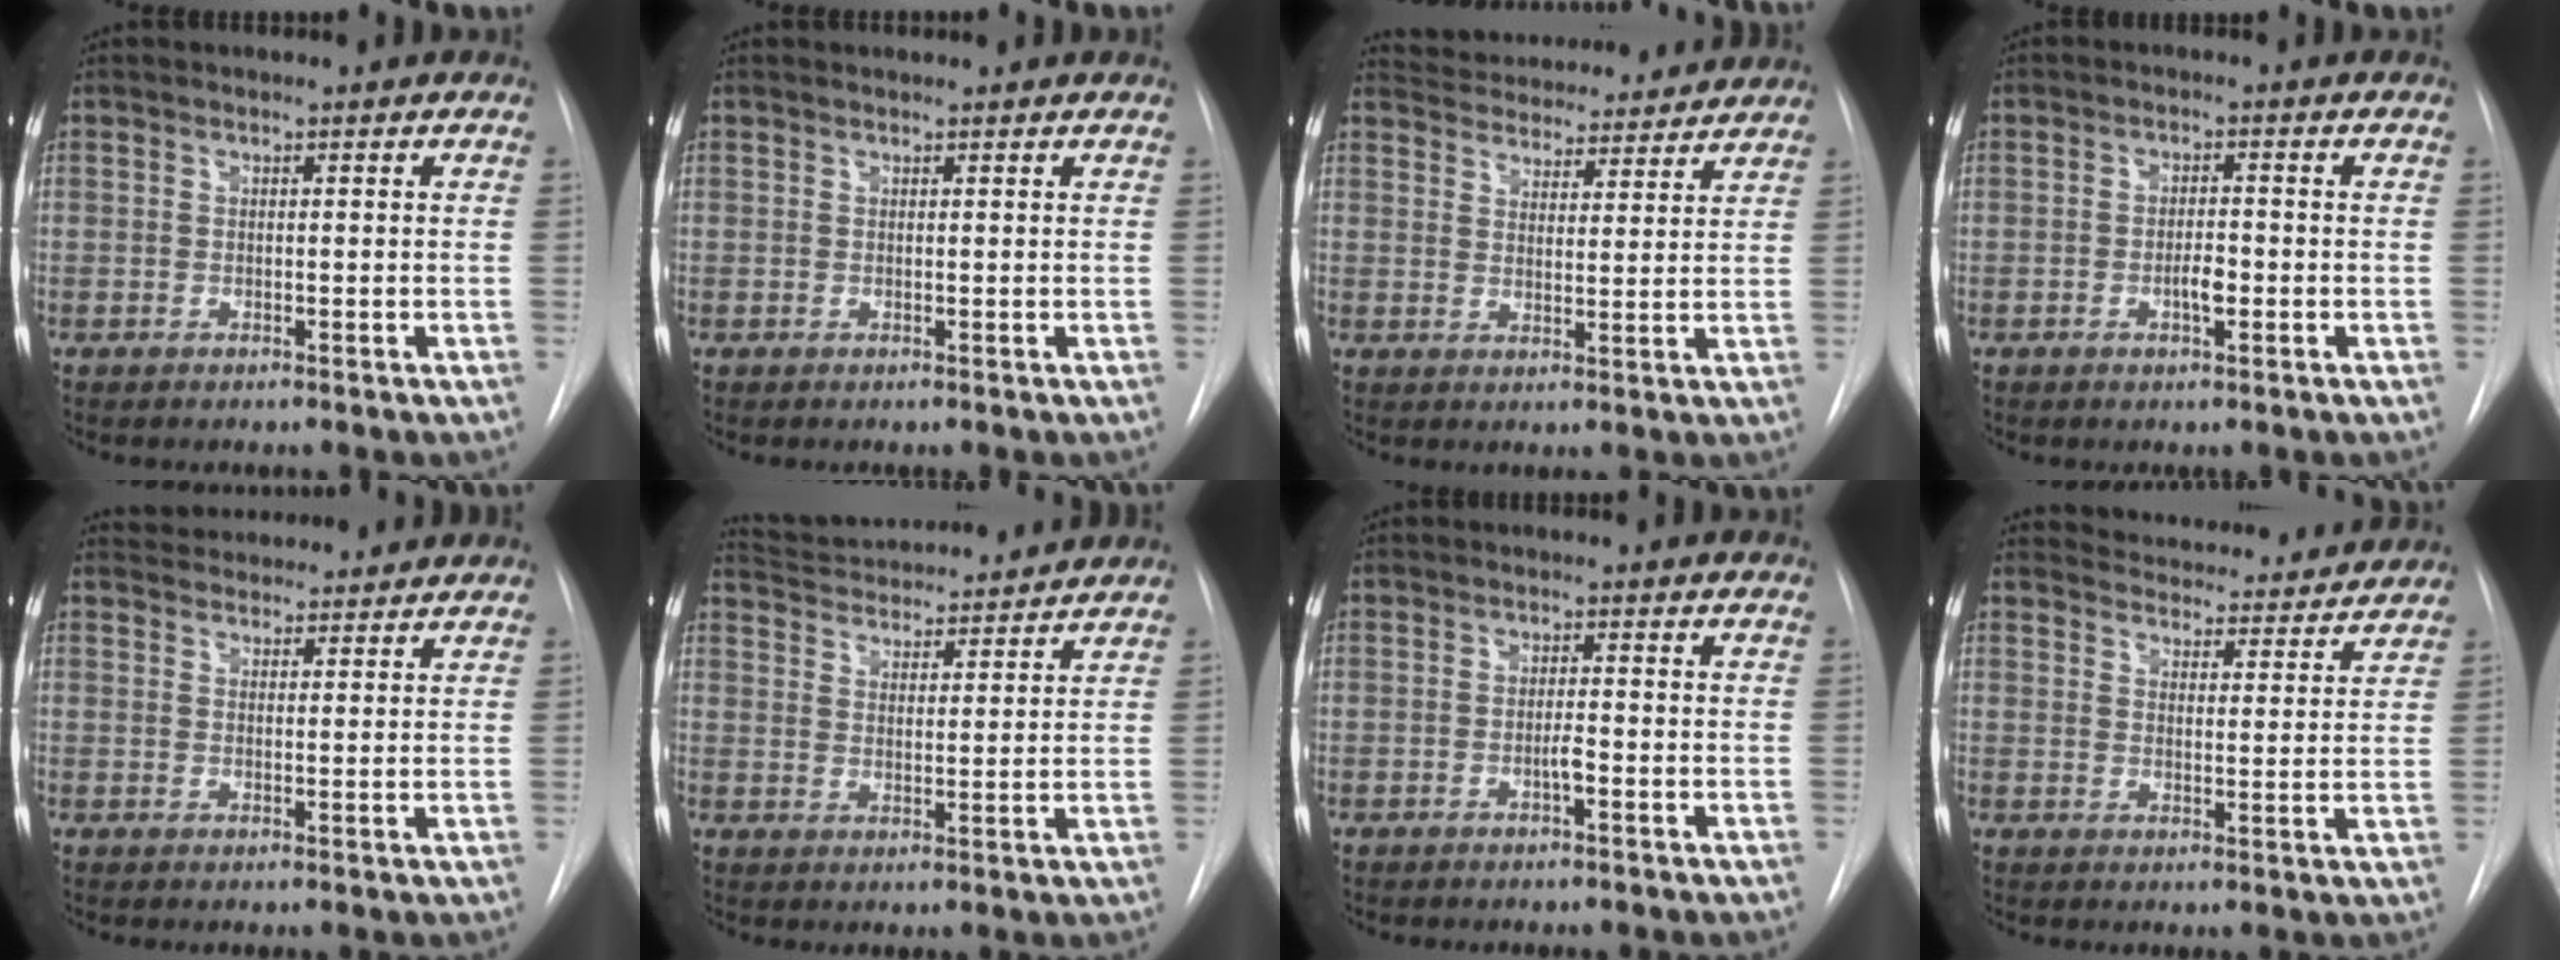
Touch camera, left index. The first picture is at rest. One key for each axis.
{"total": 1.5, "fx": 1.5, "fy": 0.1, "fz": 0.2, "tx": -0.009, "ty": 0.016, "tz": 0.020}
{"total": 16.2, "fx": 15.4, "fy": 3.7, "fz": 3.4, "tx": -0.045, "ty": 0.021, "tz": 0.205}
{"total": 2.5, "fx": -0.9, "fy": 0.7, "fz": 2.3, "tx": -0.039, "ty": 0.002, "tz": -0.013}
{"total": 8.4, "fx": 8.1, "fy": 1.9, "fz": 1.3, "tx": -0.014, "ty": 0.029, "tz": 0.107}
{"total": 16.0, "fx": 15.3, "fy": 2.1, "fz": 4.3, "tx": -0.074, "ty": 0.029, "tz": 0.224}
{"total": 1.5, "fx": -0.7, "fy": 0.1, "fz": 1.3, "tx": -0.024, "ty": 0.001, "tz": -0.013}
{"total": 17.5, "fx": 16.7, "fy": 3.9, "fz": 3.5, "tx": -0.042, "ty": 0.015, "tz": 0.216}